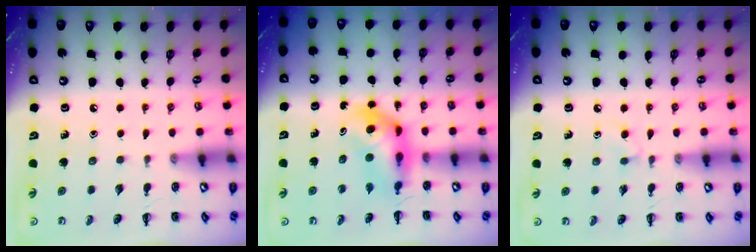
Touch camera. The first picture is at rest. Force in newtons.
{"total": 5.1, "press": 5.0, "slide": 0.9}
{"total": 2.2, "press": 2.0, "slide": 1.0}